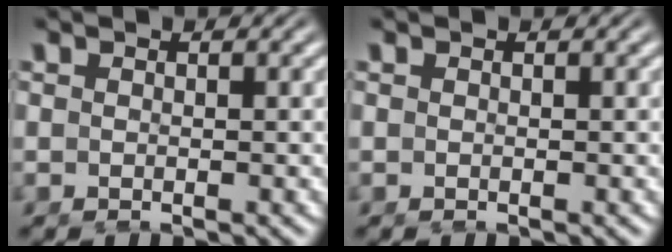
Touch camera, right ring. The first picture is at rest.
{"total": 0.0}